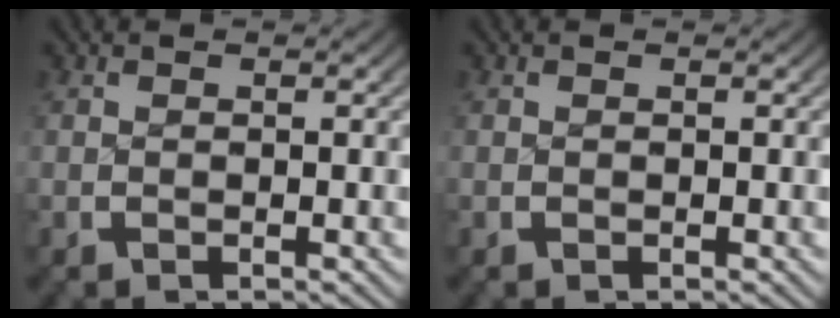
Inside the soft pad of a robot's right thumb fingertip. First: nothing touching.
{"total": 0.0}